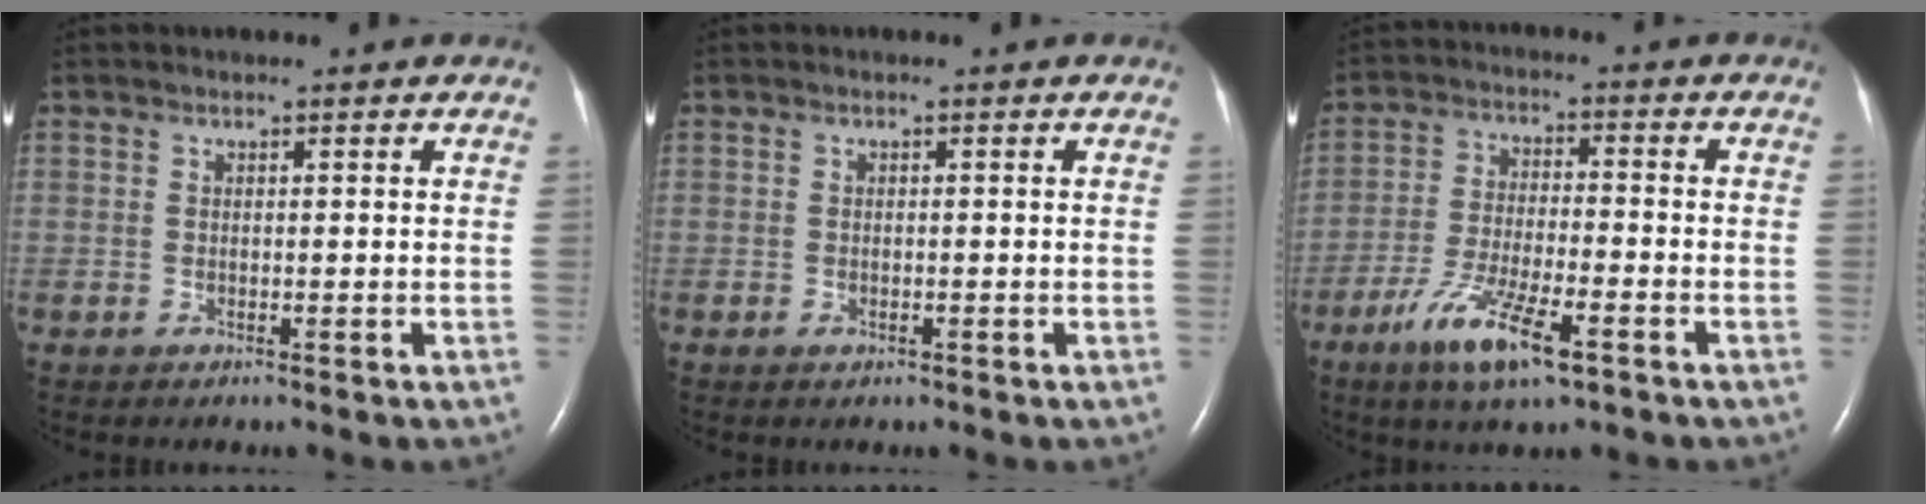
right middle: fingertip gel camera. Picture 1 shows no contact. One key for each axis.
{"total": 0.7, "fx": -0.4, "fy": 0.4, "fz": 0.4, "tx": -0.005, "ty": 0.001, "tz": -0.003}
{"total": 9.9, "fx": -5.7, "fy": 1.8, "fz": 7.9, "tx": -0.154, "ty": -0.017, "tz": -0.102}